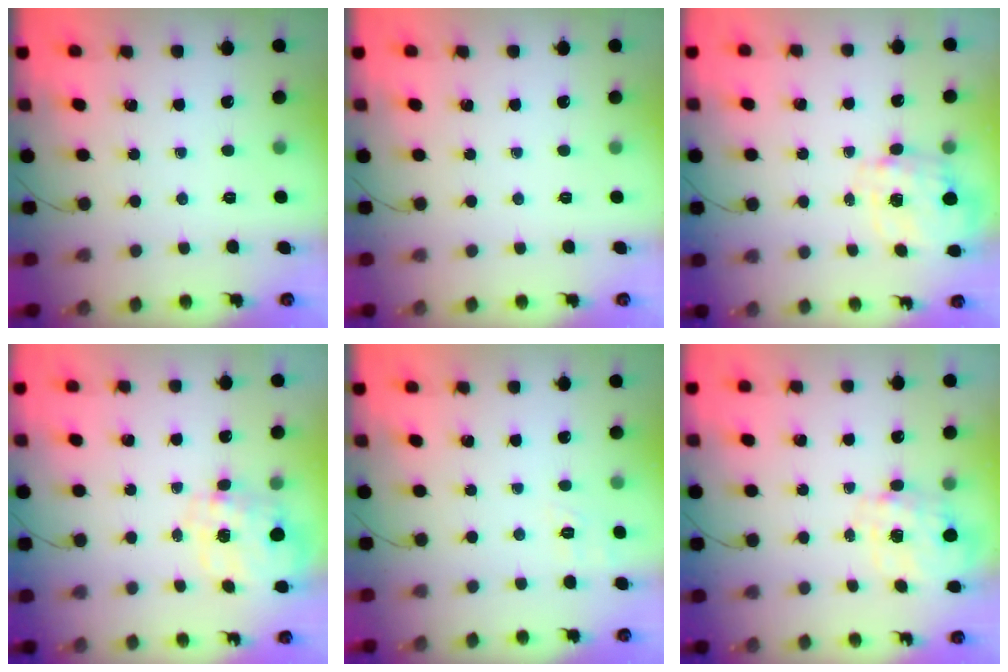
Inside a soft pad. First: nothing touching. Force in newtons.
{"total": 0.0}
{"total": 2.5, "press": 2.3, "slide": 1.0}
{"total": 8.7, "press": 8.5, "slide": 2.0}
{"total": 6.4, "press": 6.1, "slide": 2.1}
{"total": 4.0, "press": 3.9, "slide": 0.9}